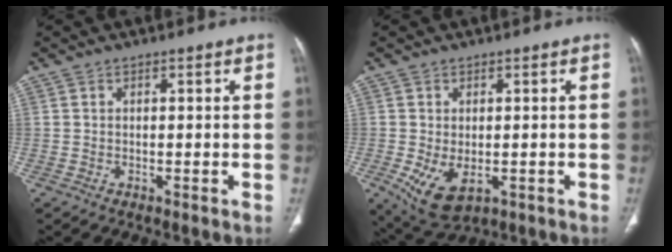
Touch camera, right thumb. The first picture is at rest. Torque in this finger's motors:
{"motor_torque": [-0.39, 0.61, 0.89, -0.04, 0.24]}